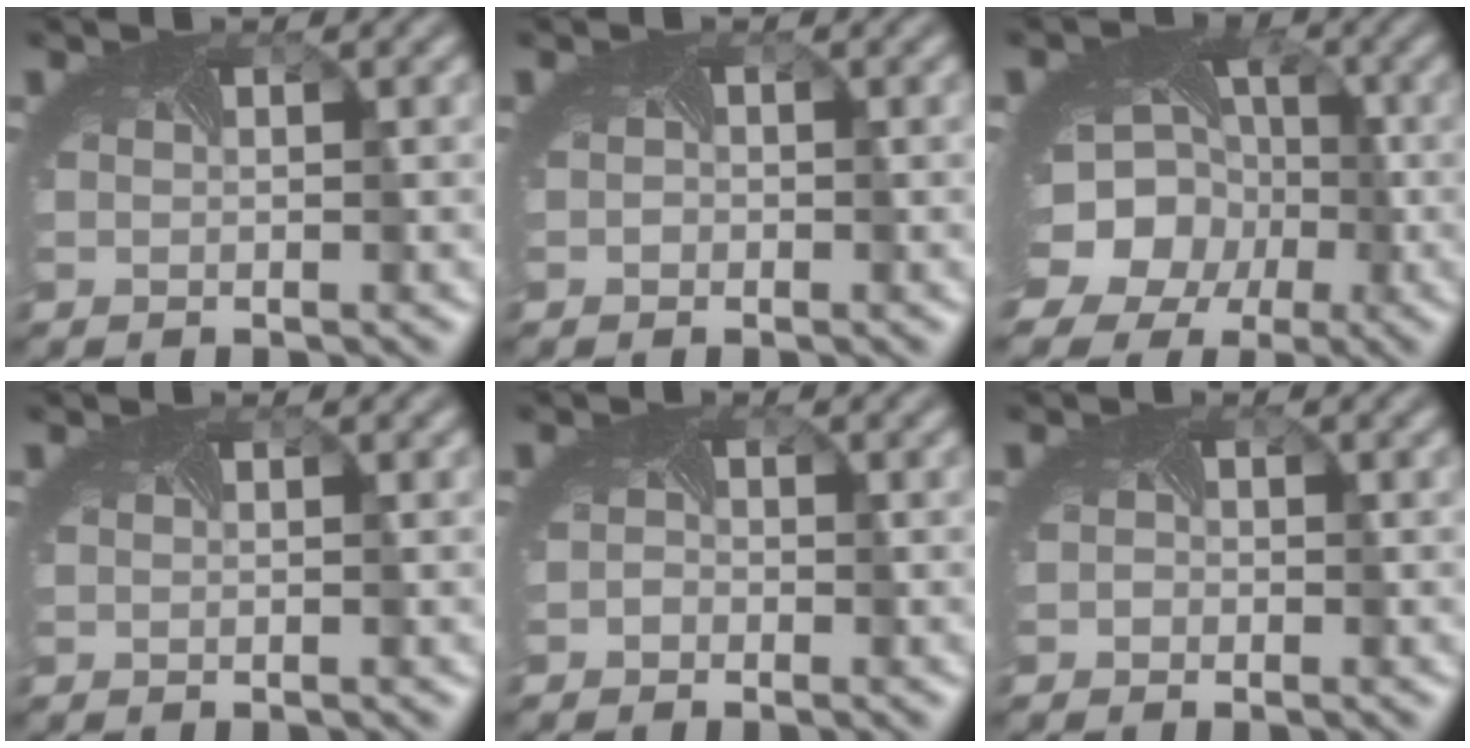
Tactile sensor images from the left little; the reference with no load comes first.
{"total": 0.6, "force": [-0.2, 0.5, 0.1], "torque": [0.001, -0.002, -0.006]}
{"total": 13.7, "force": [-4.1, 11.6, 6.2], "torque": [-0.120, -0.022, -0.081]}
{"total": 0.0}
{"total": 1.2, "force": [-0.6, 1.0, 0.4], "torque": [0.008, -0.001, -0.009]}
{"total": 1.2, "force": [-0.3, 1.0, 0.4], "torque": [0.004, 0.001, -0.009]}